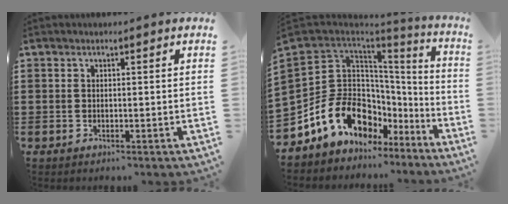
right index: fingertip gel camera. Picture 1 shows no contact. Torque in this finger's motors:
{"motor_torque": [2.14, 0.00, 0.72, 0.17]}